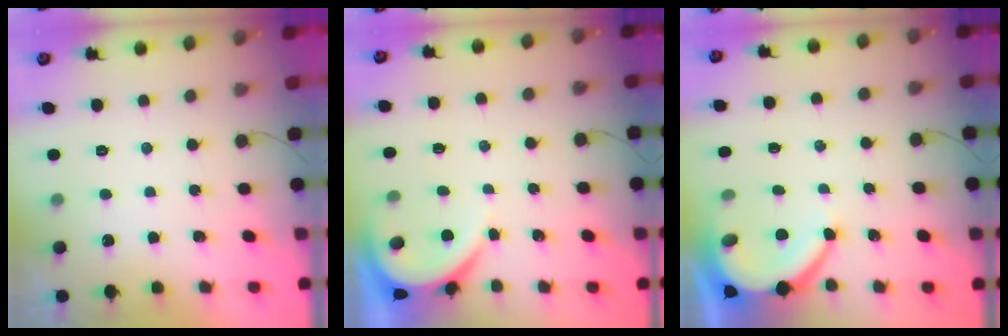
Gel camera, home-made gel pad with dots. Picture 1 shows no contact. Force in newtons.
{"total": 3.5, "press": 3.5, "slide": 0.5}
{"total": 6.6, "press": 6.6, "slide": 0.6}